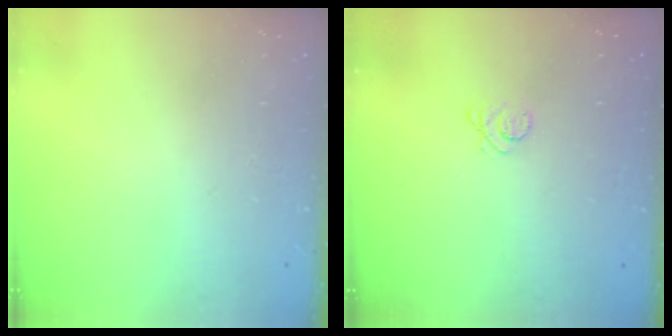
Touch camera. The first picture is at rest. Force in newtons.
{"total": 2.8, "press": 2.7, "slide": 0.3}